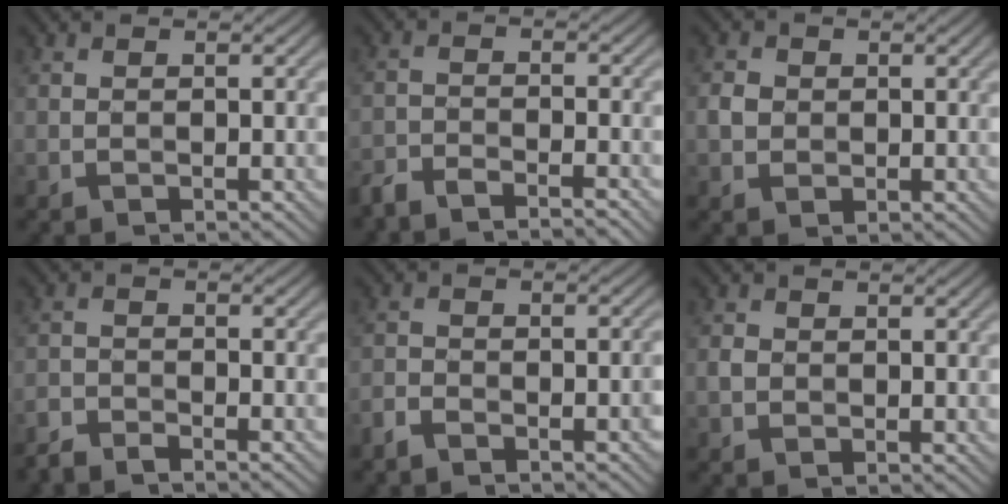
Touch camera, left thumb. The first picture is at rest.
{"total": 4.5, "force": [-4.1, 0.6, 1.7], "torque": [-0.037, -0.008, -0.081]}
{"total": 2.2, "force": [0.2, 2.0, 1.0], "torque": [-0.024, -0.001, 0.000]}
{"total": 3.4, "force": [-3.2, 0.4, 1.0], "torque": [-0.022, -0.007, -0.070]}
{"total": 3.9, "force": [-3.1, 1.0, 2.1], "torque": [-0.039, -0.002, -0.063]}
{"total": 1.2, "force": [-0.1, 1.0, 0.6], "torque": [-0.014, -0.001, -0.005]}